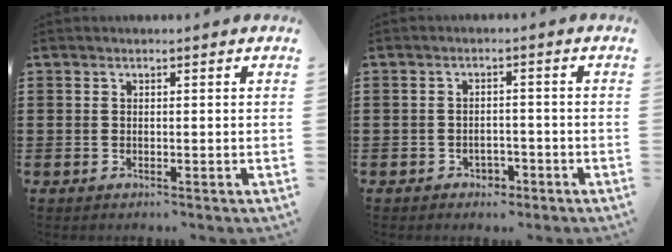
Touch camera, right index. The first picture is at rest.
{"total": 1.9, "force": [-1.6, 0.9, 0.2], "torque": [-0.012, -0.002, -0.035]}